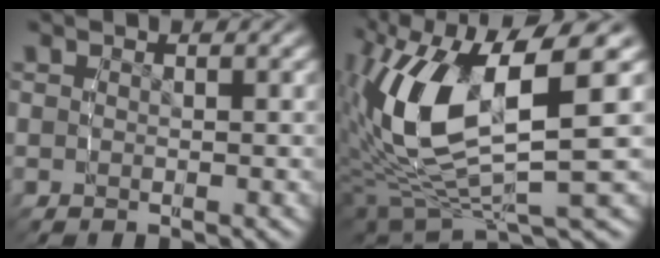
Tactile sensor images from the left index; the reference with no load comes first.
{"total": 12.8, "force": [-0.2, 7.7, 10.2], "torque": [-0.233, -0.037, 0.016]}